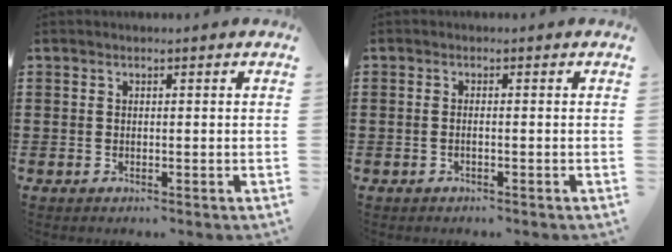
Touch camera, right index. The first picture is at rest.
{"total": 0.9, "force": [-0.6, -0.1, 0.7], "torque": [-0.014, -0.004, -0.010]}